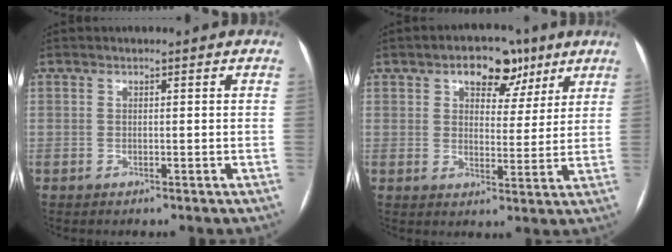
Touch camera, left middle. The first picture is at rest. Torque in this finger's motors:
{"motor_torque": [0.53, -0.79, 0.08, 0.06]}